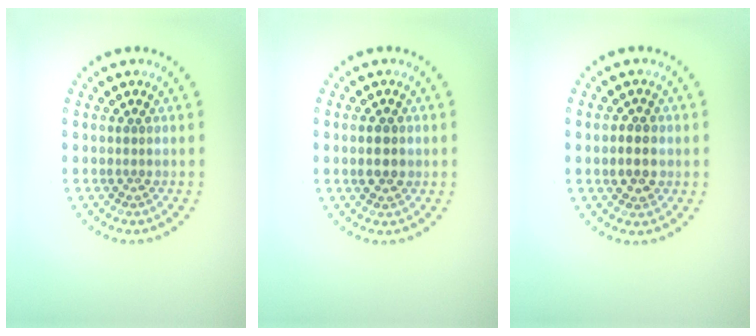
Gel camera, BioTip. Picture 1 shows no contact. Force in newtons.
{"total": 2.5, "press": 2.5, "slide": 0.2}
{"total": 2.4, "press": 2.4, "slide": 0.2}